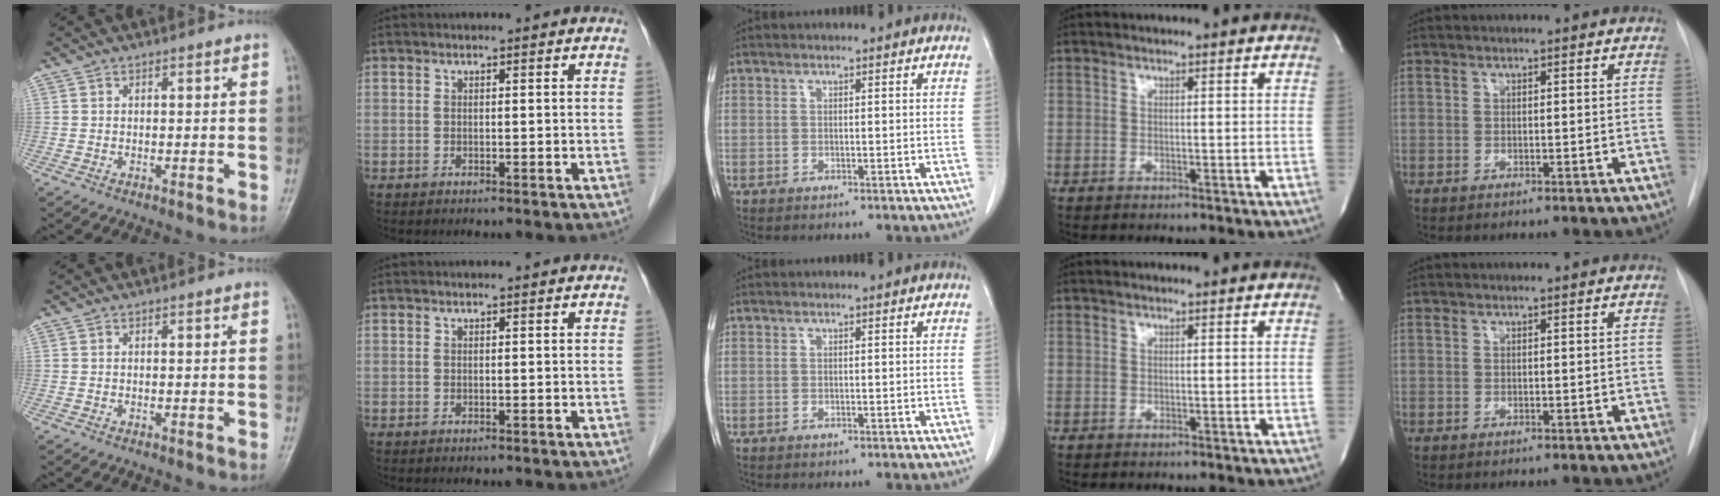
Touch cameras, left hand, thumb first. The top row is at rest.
{}